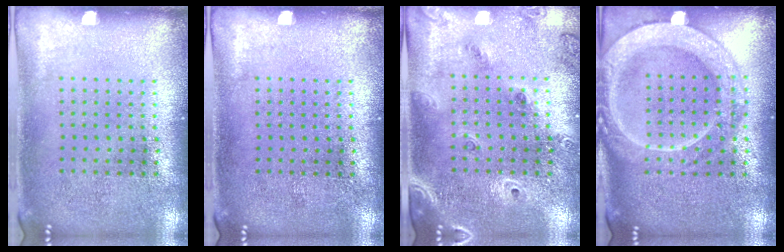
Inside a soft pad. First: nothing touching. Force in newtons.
{"total": 0.0}
{"total": 1.5, "press": 1.4, "slide": 0.6}
{"total": 2.2, "press": 2.2, "slide": 0.3}